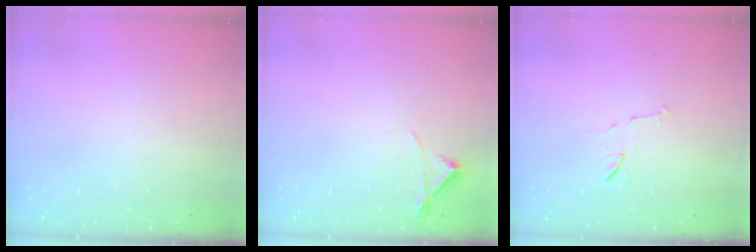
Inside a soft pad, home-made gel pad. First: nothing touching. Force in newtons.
{"total": 3.0, "press": 2.9, "slide": 0.5}
{"total": 7.4, "press": 7.3, "slide": 0.6}